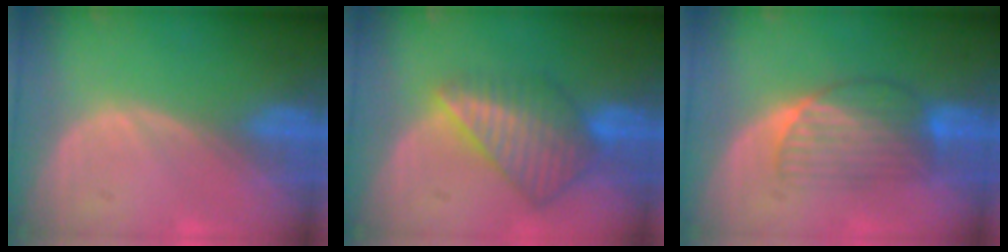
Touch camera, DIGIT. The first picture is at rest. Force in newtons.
{"total": 8.5, "press": 7.4, "slide": 4.1}
{"total": 6.7, "press": 6.3, "slide": 2.3}